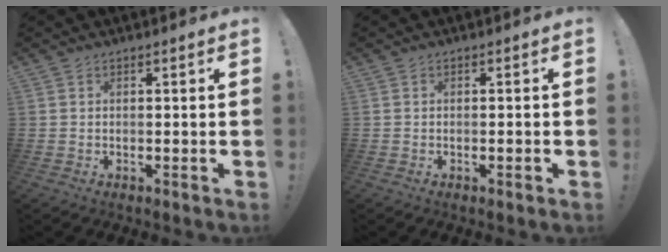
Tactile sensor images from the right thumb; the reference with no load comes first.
{"total": 1.3, "force": [-0.6, 0.1, 1.2], "torque": [-0.022, 0.004, -0.010]}